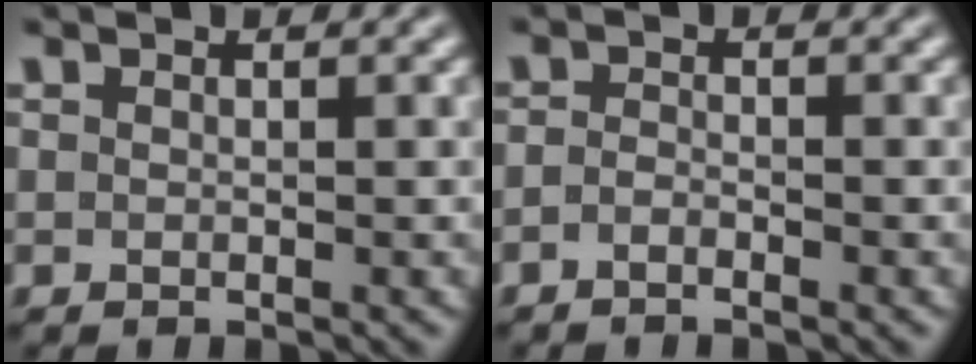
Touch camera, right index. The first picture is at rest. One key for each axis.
{"total": 1.4, "fx": -1.3, "fy": -0.4, "fz": 0.1, "tx": 0.000, "ty": -0.011, "tz": -0.021}